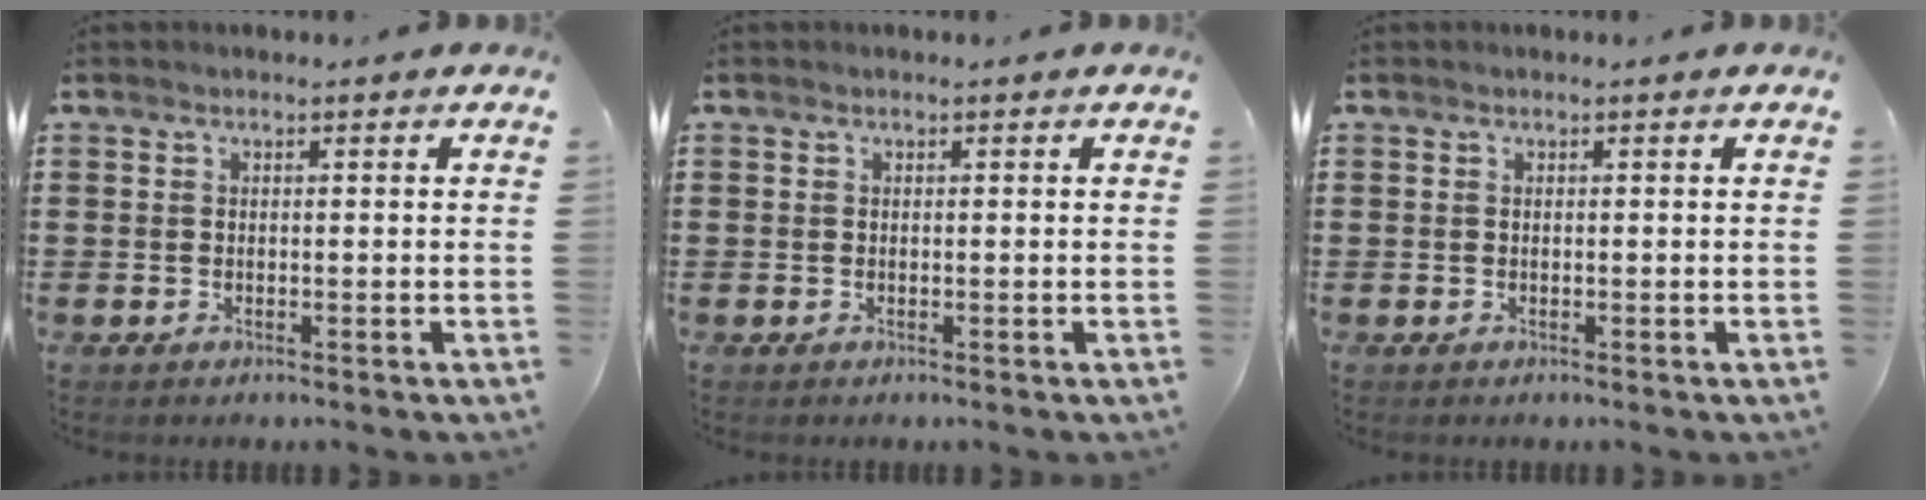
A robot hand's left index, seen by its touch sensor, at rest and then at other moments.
{"total": 0.0}
{"total": 0.0}